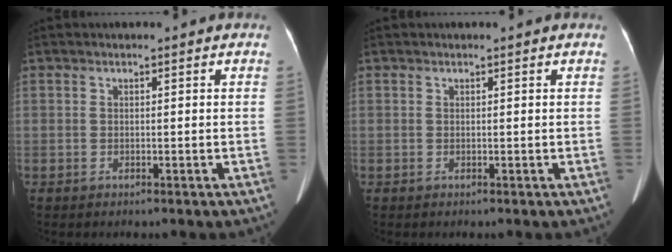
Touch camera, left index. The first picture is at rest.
{"total": 0.5, "force": [0.5, 0.0, 0.1], "torque": [-0.005, 0.006, 0.005]}